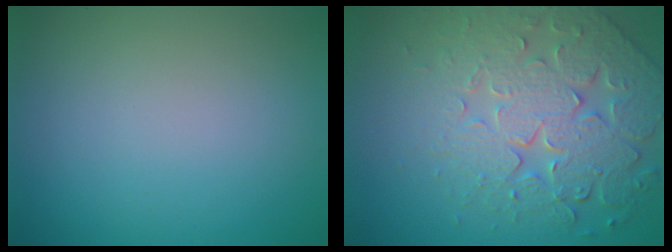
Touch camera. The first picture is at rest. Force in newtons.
{"total": 6.9, "press": 5.7, "slide": 3.9}